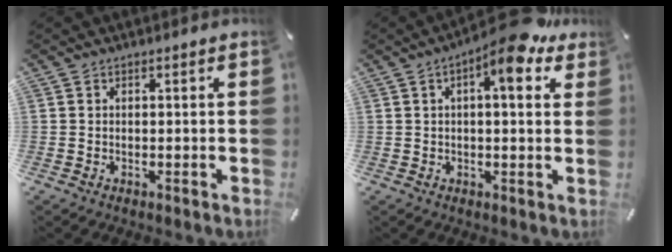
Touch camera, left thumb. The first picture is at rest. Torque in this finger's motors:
{"motor_torque": [0.89, 0.88, 1.14, -1.06, 0.28]}